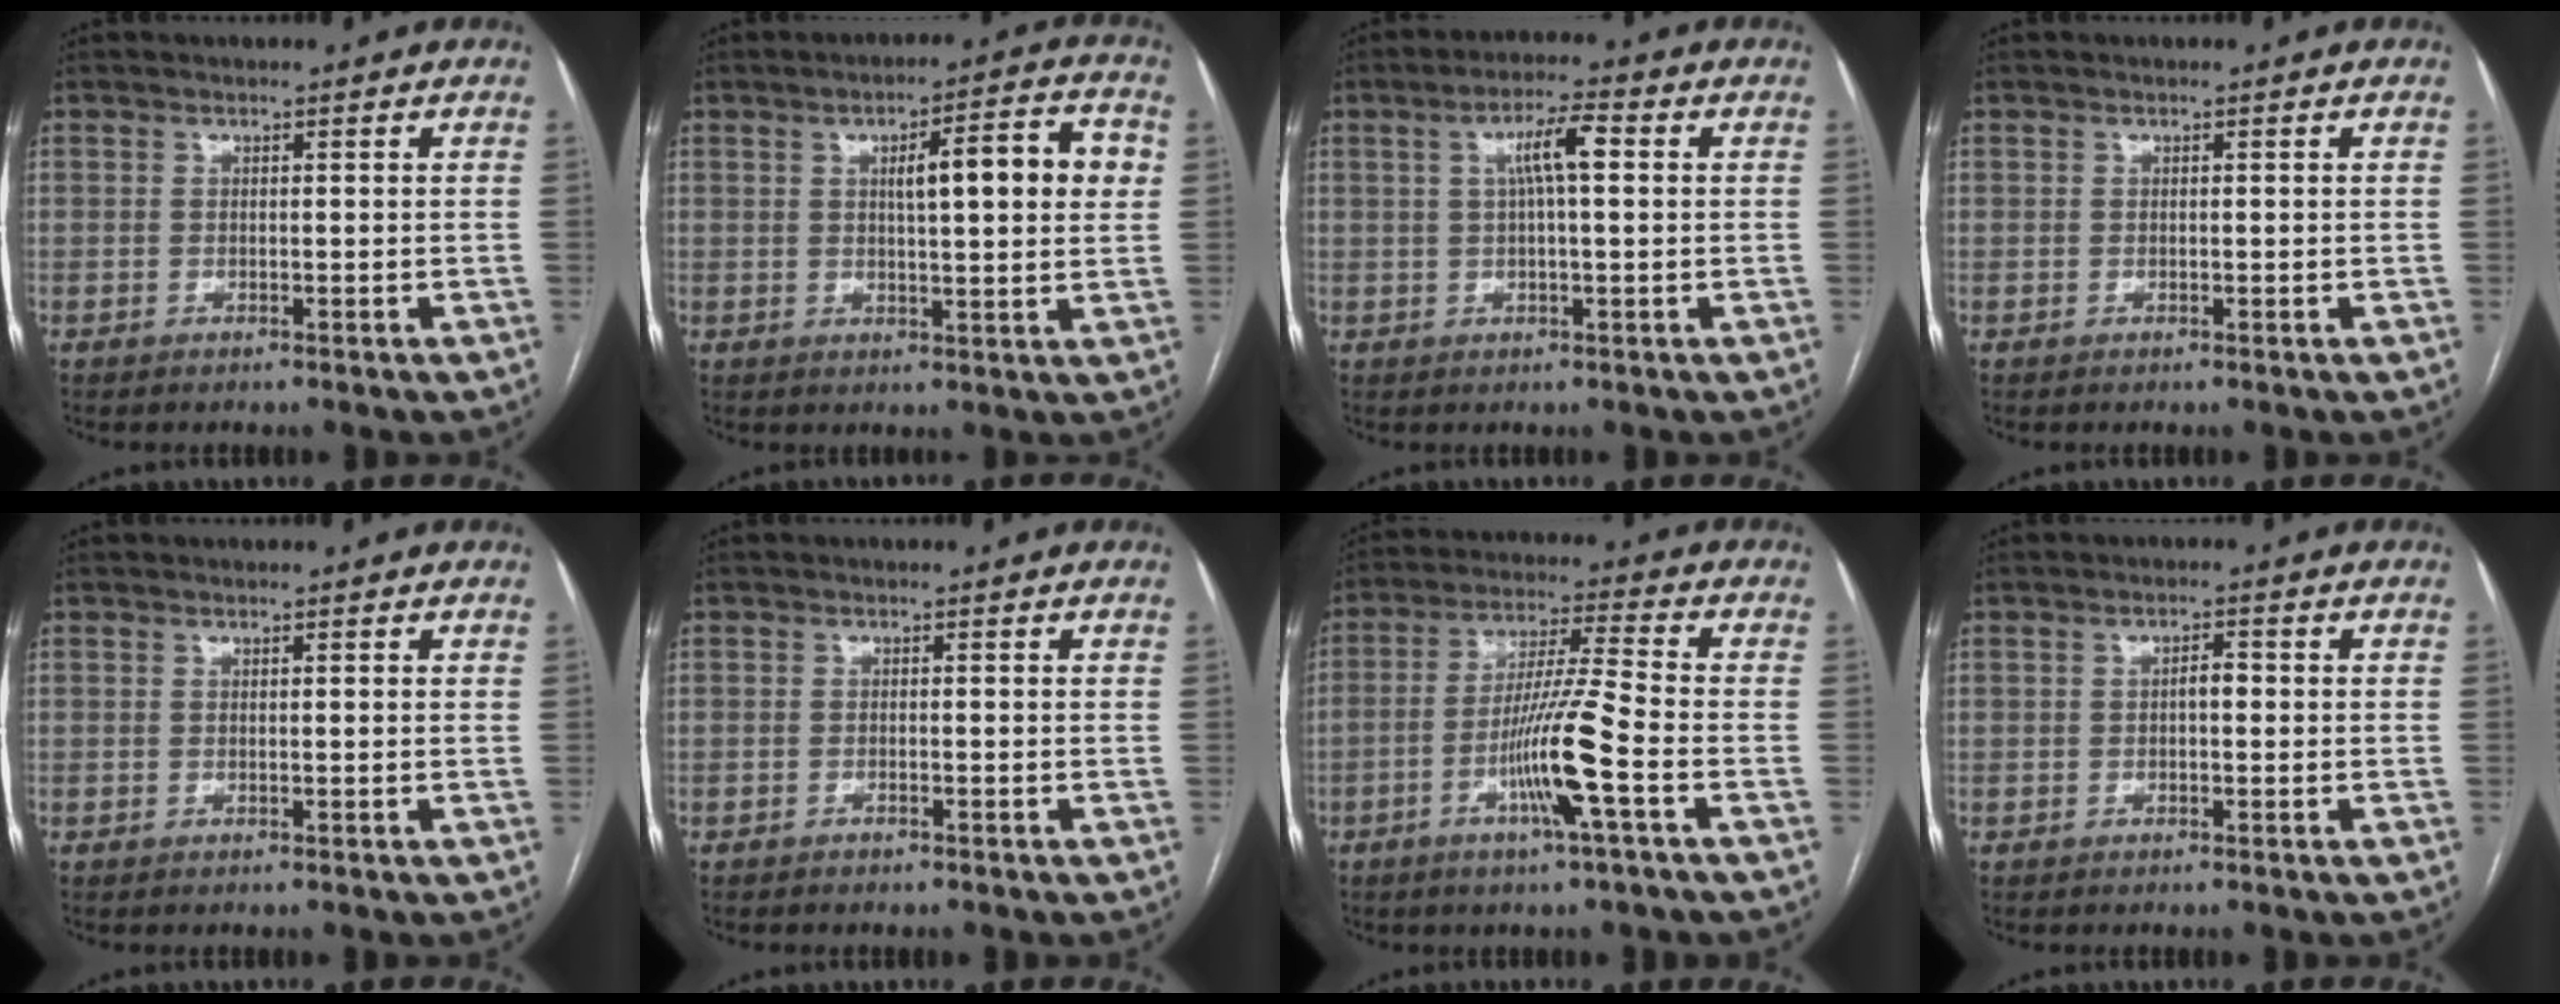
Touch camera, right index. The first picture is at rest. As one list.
[{"total": 10.2, "force": [2.3, 1.5, 9.8], "torque": [-0.137, 0.019, 0.031]}, {"total": 6.0, "force": [1.4, 0.8, 5.8], "torque": [-0.106, 0.016, 0.023]}, {"total": 0.0}, {"total": 0.0}, {"total": 0.6, "force": [-0.5, 0.1, 0.2], "torque": [-0.010, -0.001, -0.009]}, {"total": 10.9, "force": [-4.1, -0.7, 10.1], "torque": [-0.197, -0.003, -0.076]}, {"total": 1.8, "force": [-0.1, 0.7, 1.7], "torque": [-0.024, 0.006, -0.004]}]